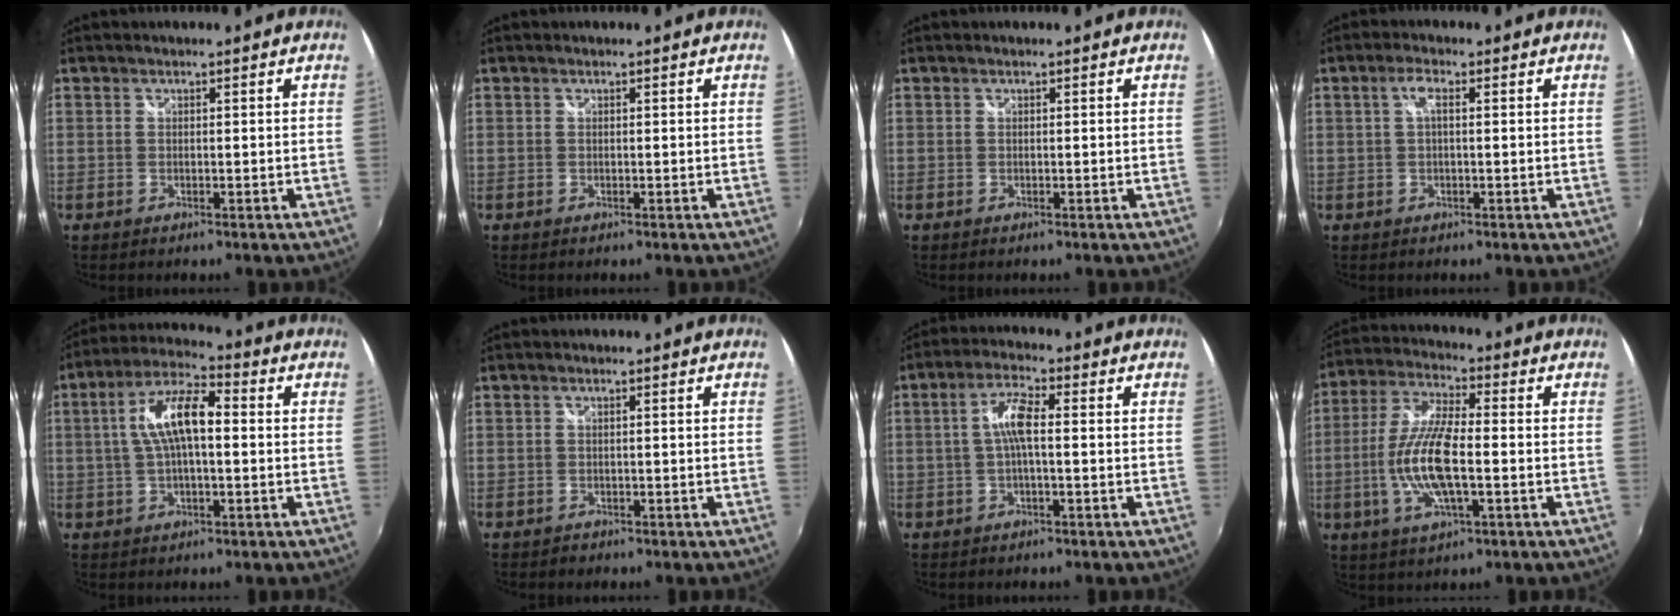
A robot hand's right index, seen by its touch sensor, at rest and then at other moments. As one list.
[{"total": 0.0}, {"total": 0.0}, {"total": 2.6, "force": [0.4, 0.7, 2.5], "torque": [-0.049, 0.007, 0.006]}, {"total": 10.2, "force": [0.5, 3.6, 9.5], "torque": [-0.184, 0.020, 0.006]}, {"total": 4.4, "force": [-4.1, 1.6, -0.1], "torque": [-0.012, 0.006, -0.069]}, {"total": 5.3, "force": [-0.2, 1.1, 5.2], "torque": [-0.104, 0.011, -0.003]}, {"total": 13.0, "force": [-2.4, 3.9, 12.2], "torque": [-0.251, -0.002, -0.049]}]